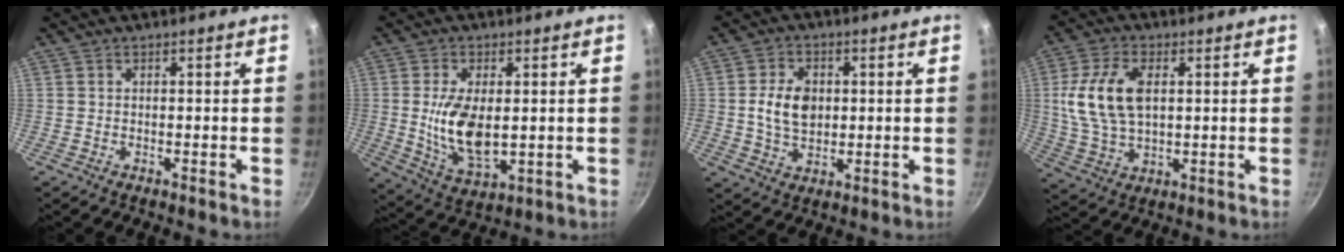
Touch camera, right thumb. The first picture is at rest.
{"total": 11.2, "force": [0.5, 5.9, 9.5], "torque": [-0.175, -0.013, 0.018]}
{"total": 8.2, "force": [0.7, 6.0, 5.6], "torque": [-0.082, 0.000, 0.012]}
{"total": 12.8, "force": [2.2, 7.4, 10.2], "torque": [-0.191, 0.000, 0.042]}